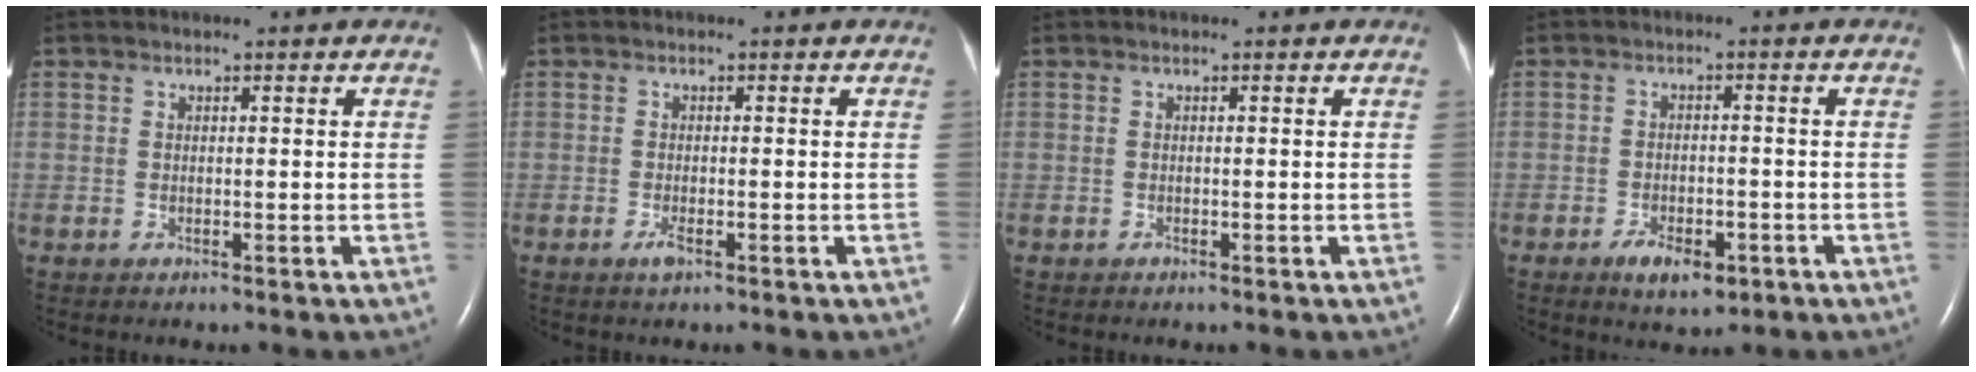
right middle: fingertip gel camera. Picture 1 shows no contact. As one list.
[{"total": 1.4, "force": [-0.8, 0.3, 1.1], "torque": [-0.027, -0.003, -0.014]}, {"total": 0.0}, {"total": 4.7, "force": [-2.6, 2.2, 3.2], "torque": [-0.053, 0.001, -0.036]}]